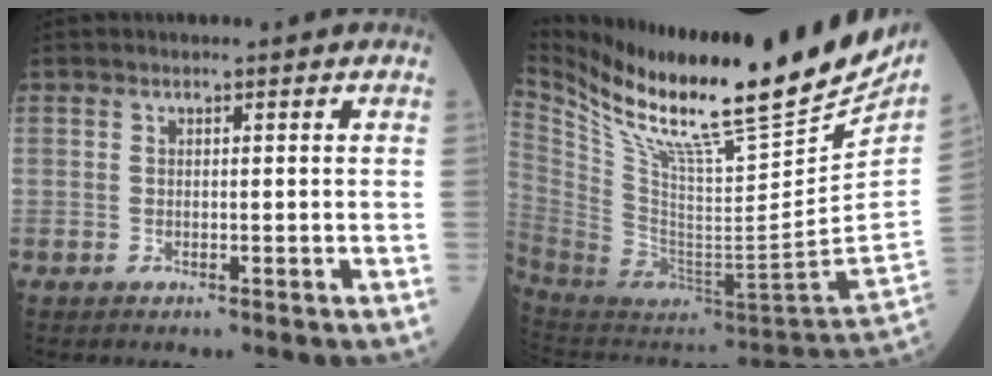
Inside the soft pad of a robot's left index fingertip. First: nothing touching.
{"total": 31.7, "force": [24.3, 2.4, 20.2], "torque": [-0.352, -0.078, 0.387]}